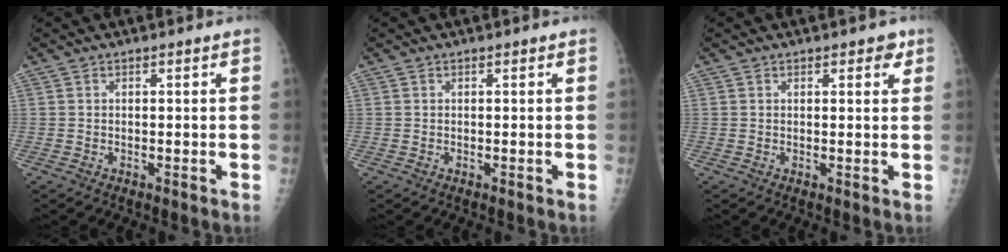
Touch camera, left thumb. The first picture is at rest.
{"total": 0.0}
{"total": 2.1, "force": [1.3, 1.1, 1.4], "torque": [-0.003, -0.004, 0.012]}